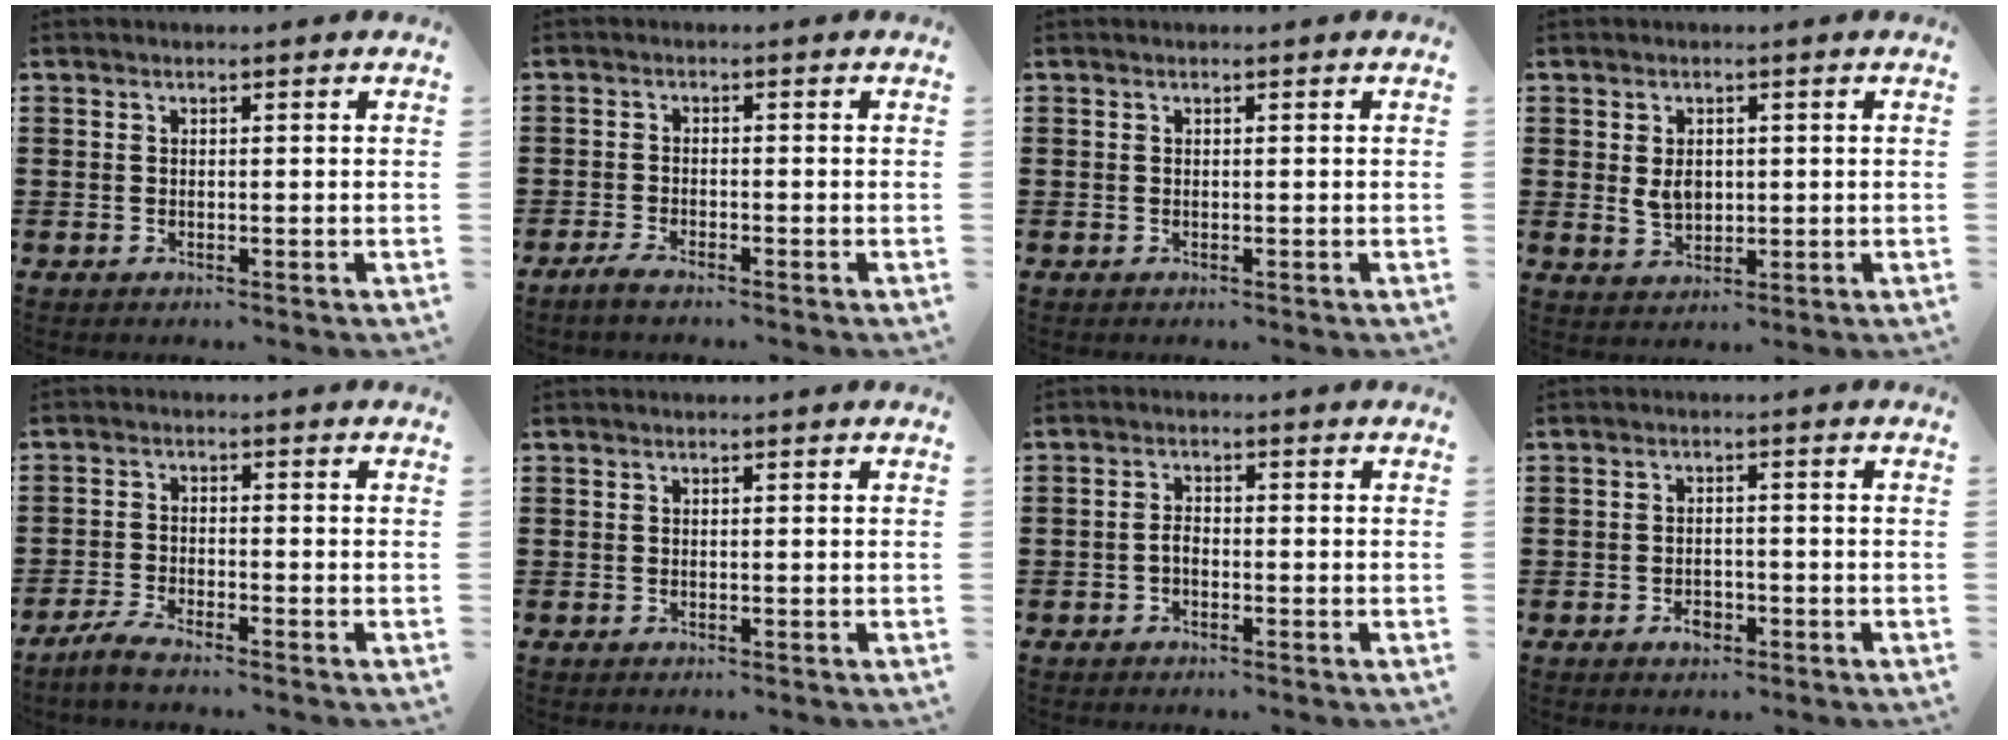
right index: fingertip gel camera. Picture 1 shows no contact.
{"total": 1.5, "force": [-1.3, -0.2, 0.6], "torque": [-0.018, -0.001, -0.026]}
{"total": 0.0}
{"total": 3.5, "force": [0.4, 2.3, 2.7], "torque": [-0.051, 0.002, 0.006]}
{"total": 2.5, "force": [-2.4, -0.4, 0.8], "torque": [-0.028, -0.001, -0.052]}
{"total": 0.0}
{"total": 1.6, "force": [-0.5, 0.8, 1.2], "torque": [-0.032, 0.000, -0.013]}
{"total": 2.5, "force": [-1.3, 1.5, 1.6], "torque": [-0.029, 0.003, -0.026]}